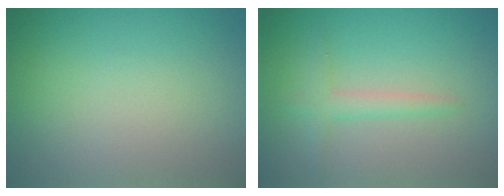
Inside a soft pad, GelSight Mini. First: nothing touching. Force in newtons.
{"total": 1.7, "press": 1.7, "slide": 0.1}